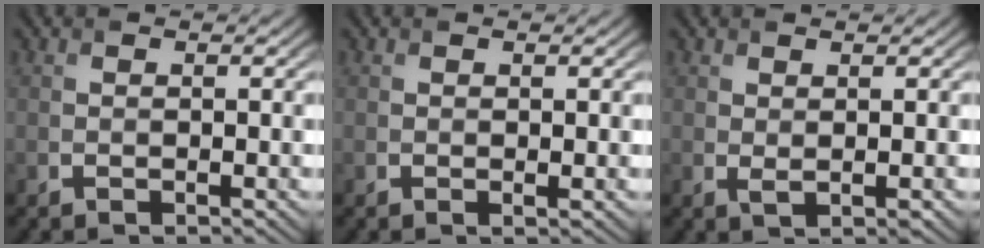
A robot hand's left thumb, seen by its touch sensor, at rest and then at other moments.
{"total": 0.0}
{"total": 1.2, "force": [0.5, 0.3, 1.1], "torque": [-0.023, -0.003, 0.013]}